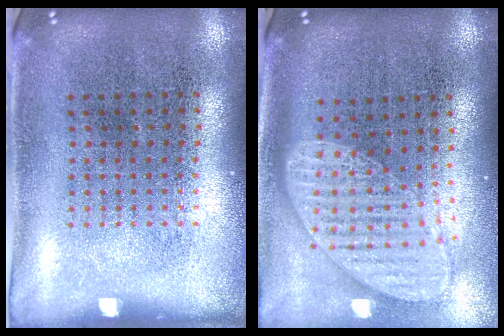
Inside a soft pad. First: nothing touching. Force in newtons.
{"total": 1.8, "press": 1.5, "slide": 1.1}